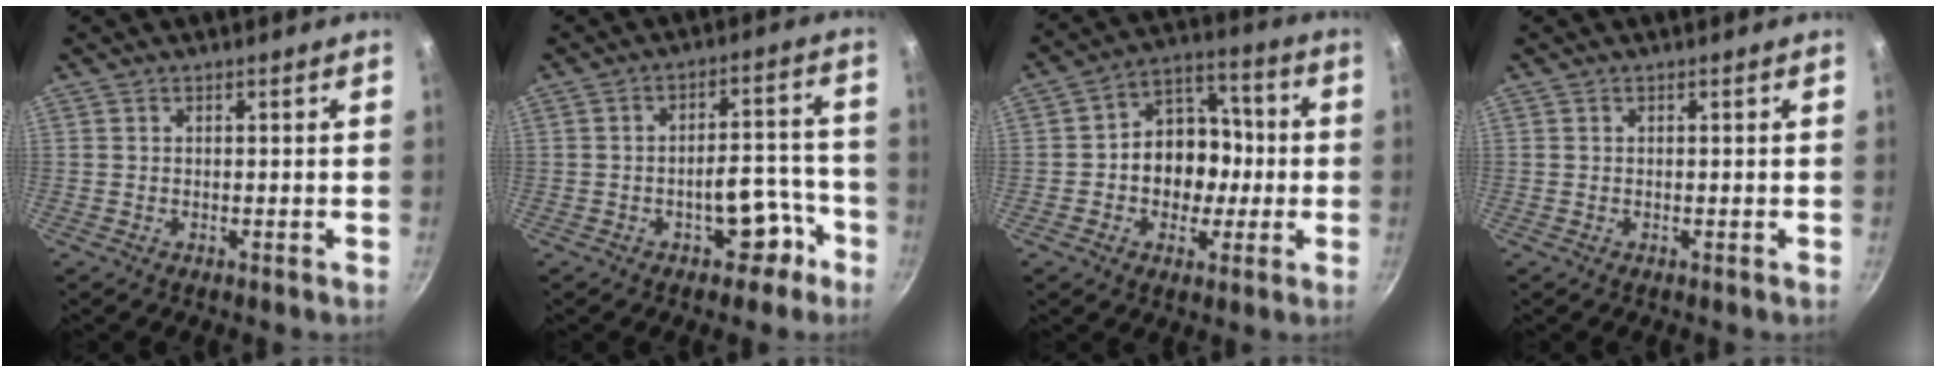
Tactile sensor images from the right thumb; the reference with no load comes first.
{"total": 8.3, "force": [-4.4, 4.6, 5.3], "torque": [-0.027, 0.061, -0.045]}
{"total": 12.8, "force": [-1.2, 10.3, 7.4], "torque": [-0.056, 0.034, -0.032]}
{"total": 0.0}